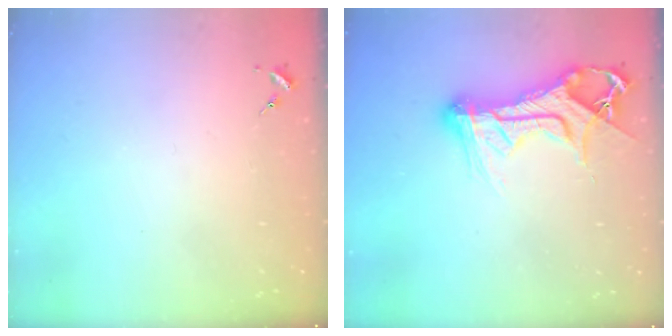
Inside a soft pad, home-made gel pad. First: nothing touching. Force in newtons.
{"total": 15.2, "press": 15.1, "slide": 1.4}